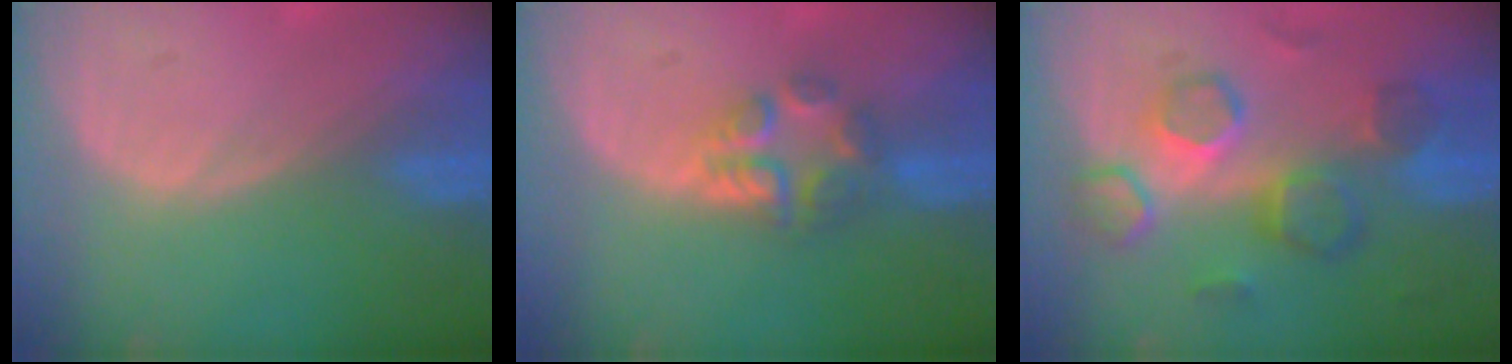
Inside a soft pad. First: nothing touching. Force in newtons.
{"total": 6.0, "press": 5.2, "slide": 3.1}
{"total": 8.8, "press": 8.5, "slide": 2.3}